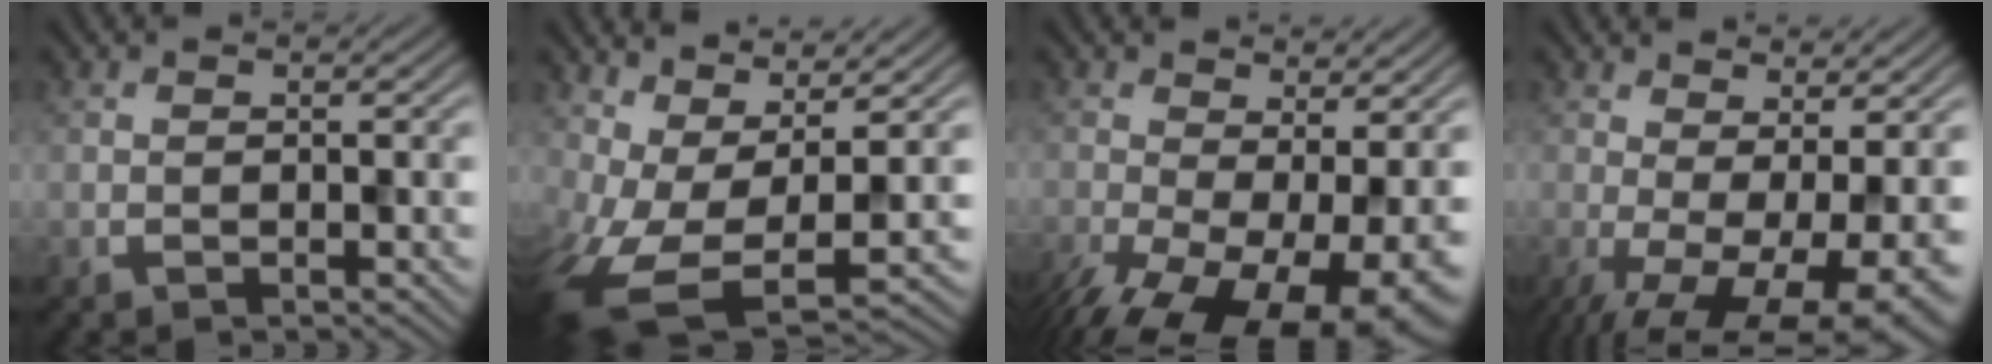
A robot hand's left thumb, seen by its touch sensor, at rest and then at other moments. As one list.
[{"total": 11.3, "force": [-0.9, 5.2, 10.0], "torque": [-0.223, -0.023, 0.000]}, {"total": 14.6, "force": [-5.9, 7.1, 11.4], "torque": [-0.203, -0.041, -0.069]}, {"total": 11.9, "force": [-3.4, 4.9, 10.3], "torque": [-0.156, -0.017, -0.031]}]